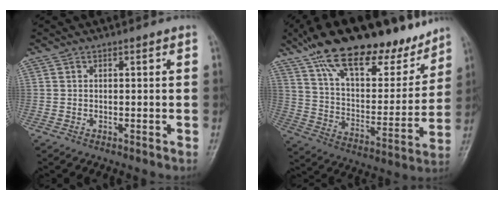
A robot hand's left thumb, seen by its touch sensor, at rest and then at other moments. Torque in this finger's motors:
{"motor_torque": [3.98, 1.03, 1.19, -1.58, 0.54]}